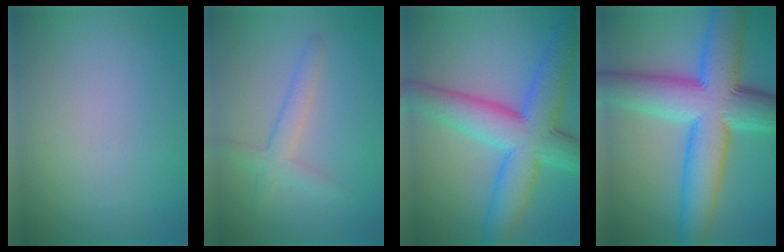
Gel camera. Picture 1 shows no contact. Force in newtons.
{"total": 2.5, "press": 2.5, "slide": 0.1}
{"total": 9.9, "press": 9.9, "slide": 0.4}
{"total": 12.8, "press": 12.8, "slide": 0.3}